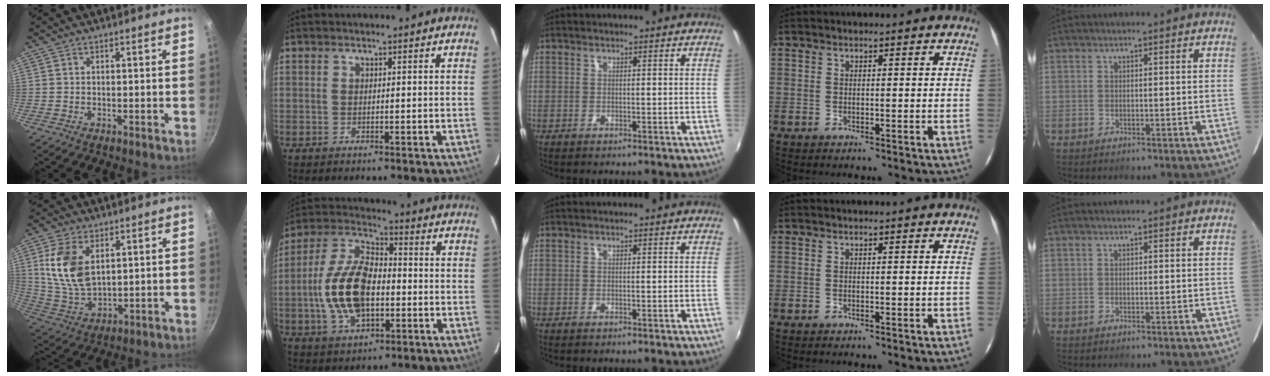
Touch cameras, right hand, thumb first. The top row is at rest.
{"thumb": {"total": 12.4, "force": [3.7, 7.4, 9.3], "torque": [-0.177, -0.022, 0.083]}, "index": {"total": 16.1, "force": [-2.6, 8.7, 13.3], "torque": [-0.279, 0.010, -0.045]}}